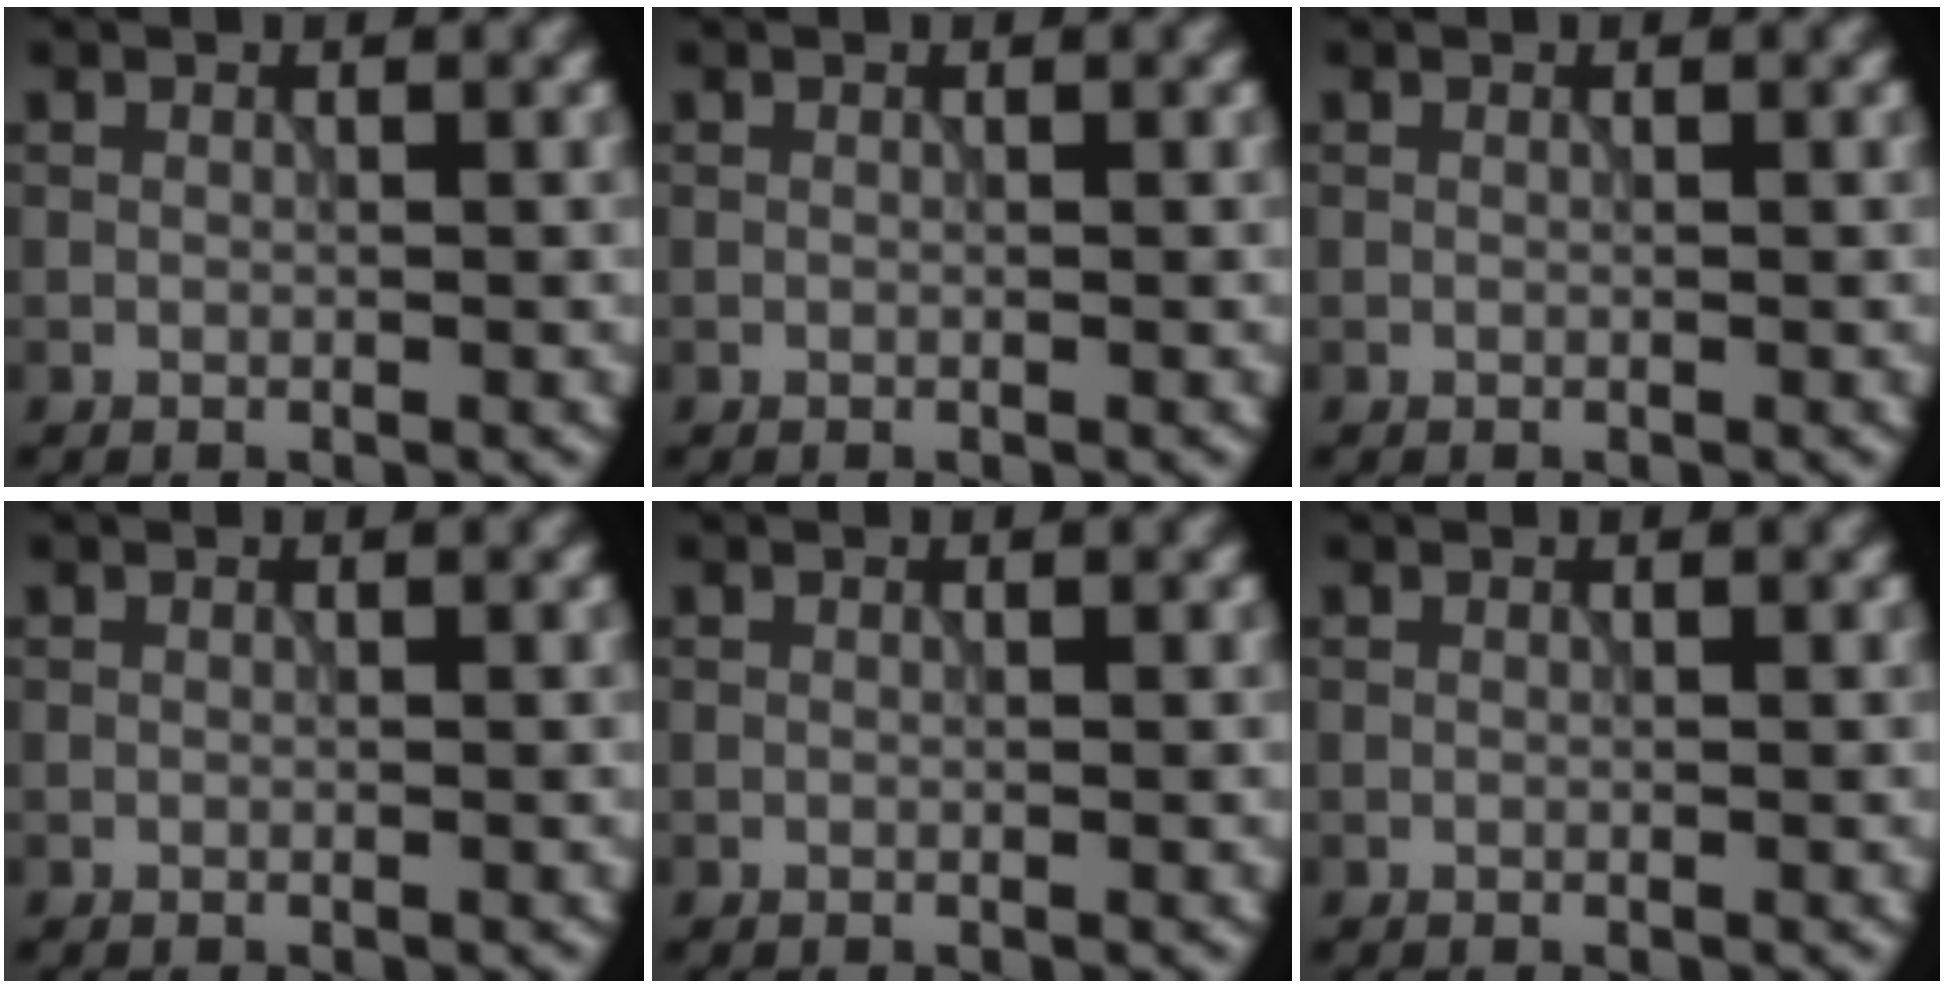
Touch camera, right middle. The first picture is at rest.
{"total": 0.0}
{"total": 0.0}
{"total": 0.0}
{"total": 0.0}
{"total": 0.0}